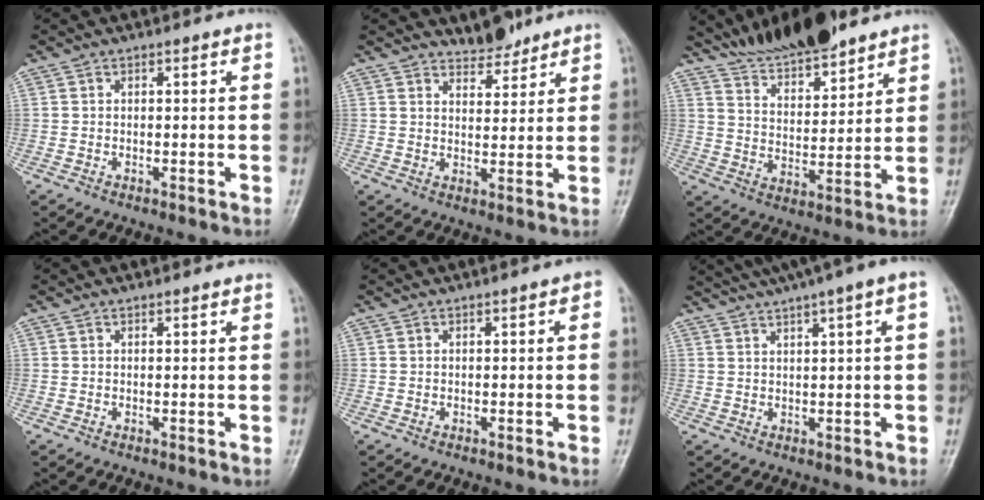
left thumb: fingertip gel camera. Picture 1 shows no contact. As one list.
[{"total": 4.3, "force": [4.0, 1.5, 0.6], "torque": [0.011, -0.034, 0.068]}, {"total": 12.0, "force": [10.4, 3.1, 5.2], "torque": [-0.062, -0.060, 0.187]}, {"total": 1.0, "force": [0.9, 0.1, 0.4], "torque": [-0.002, 0.004, 0.015]}, {"total": 1.6, "force": [0.6, 0.6, 1.3], "torque": [-0.013, 0.005, 0.004]}, {"total": 10.2, "force": [6.4, 0.7, 8.0], "torque": [-0.125, 0.023, 0.095]}]